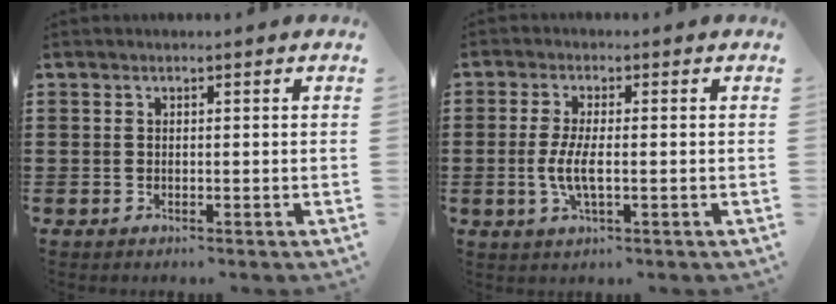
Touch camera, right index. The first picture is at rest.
{"total": 4.8, "force": [-0.8, 1.3, 4.5], "torque": [-0.106, -0.006, -0.024]}